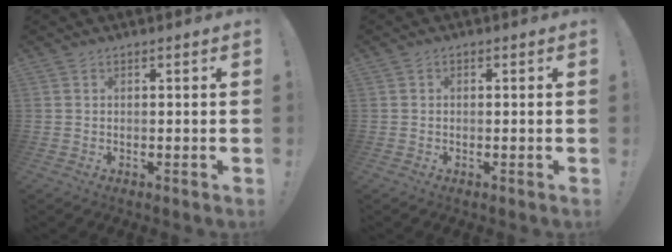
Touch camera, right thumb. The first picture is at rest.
{"total": 0.7, "force": [-0.5, 0.4, 0.4], "torque": [-0.006, 0.002, -0.009]}